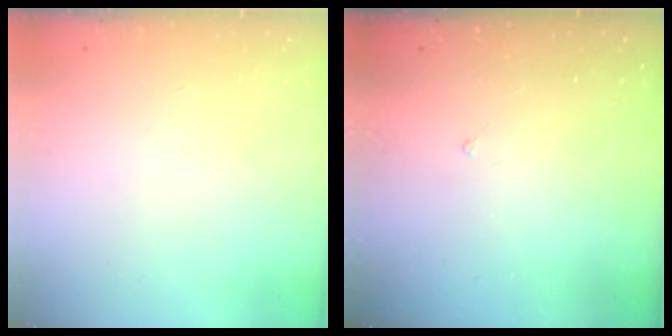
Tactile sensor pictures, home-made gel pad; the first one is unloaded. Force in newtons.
{"total": 2.0, "press": 1.9, "slide": 0.3}